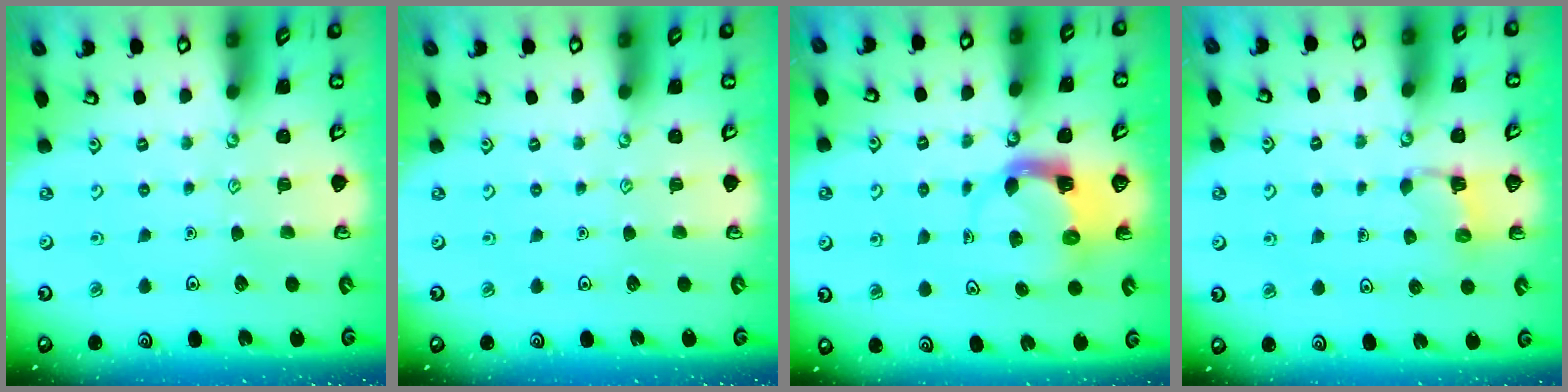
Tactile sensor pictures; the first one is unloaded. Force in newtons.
{"total": 0.0}
{"total": 3.9, "press": 3.9, "slide": 0.6}
{"total": 2.1, "press": 2.0, "slide": 0.5}